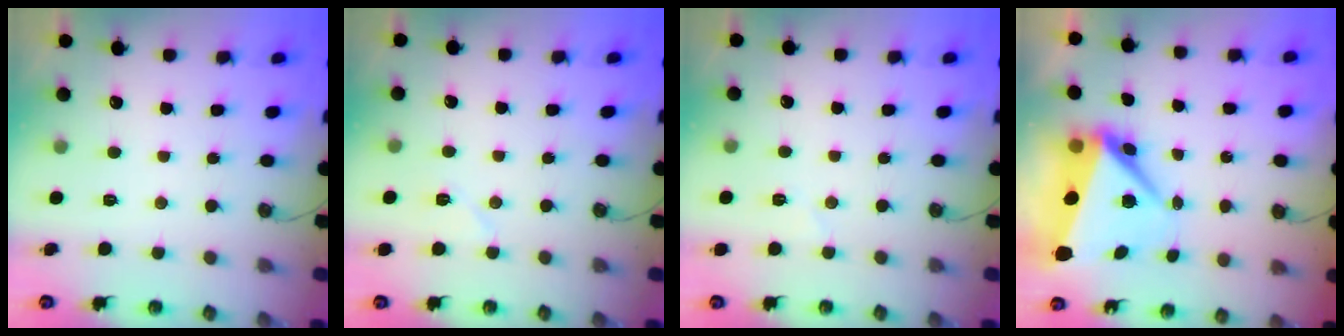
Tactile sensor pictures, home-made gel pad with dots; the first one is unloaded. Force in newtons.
{"total": 6.3, "press": 4.4, "slide": 4.5}
{"total": 3.8, "press": 3.3, "slide": 1.9}
{"total": 10.0, "press": 9.9, "slide": 0.8}